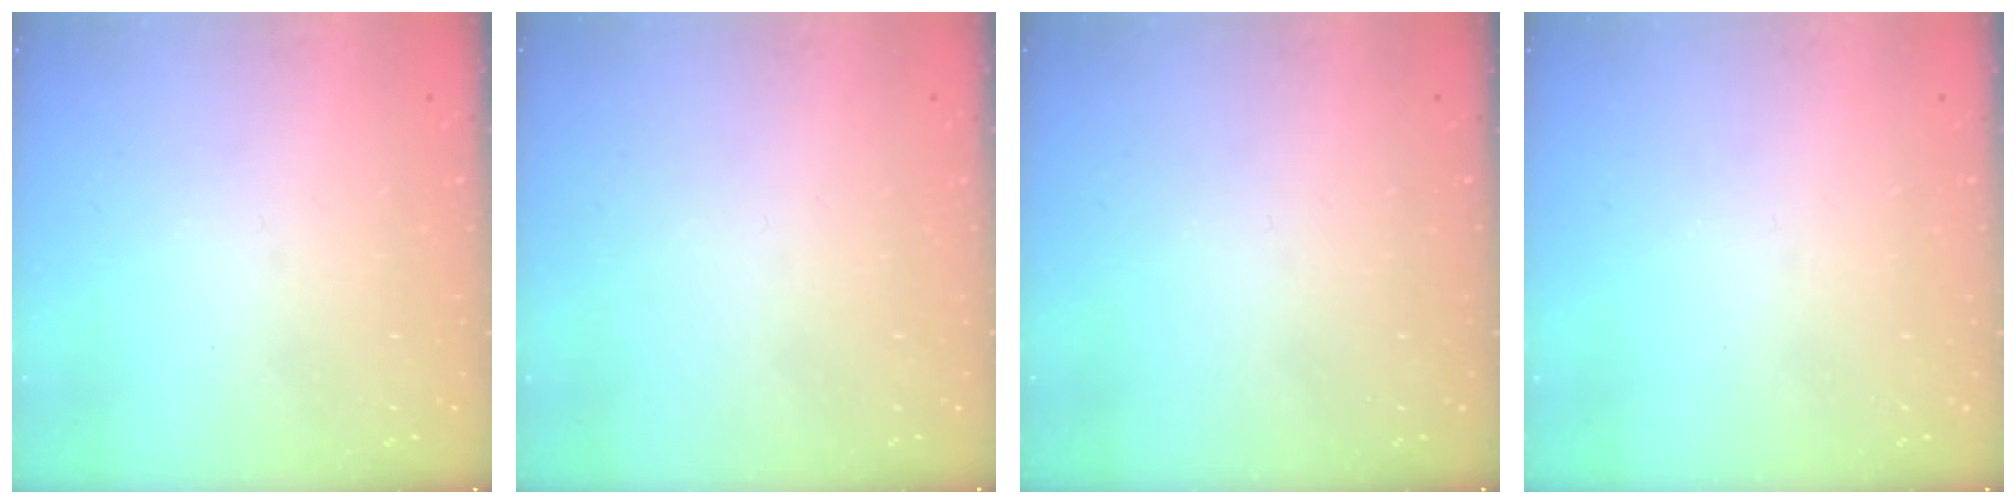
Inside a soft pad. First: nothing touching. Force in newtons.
{"total": 1.8, "press": 1.7, "slide": 0.1}
{"total": 0.0}
{"total": 0.0}